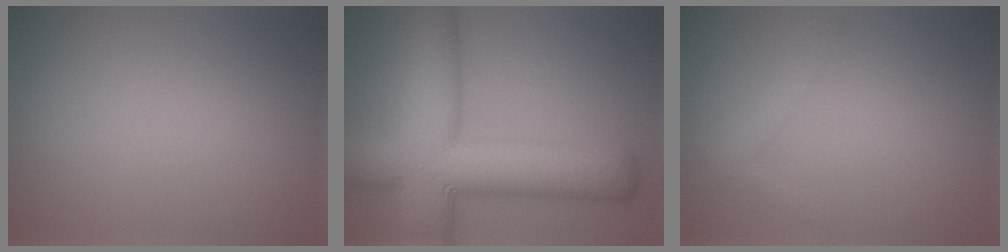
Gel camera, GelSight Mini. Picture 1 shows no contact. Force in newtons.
{"total": 13.3, "press": 13.3, "slide": 0.3}
{"total": 1.4, "press": 1.4, "slide": 0.1}